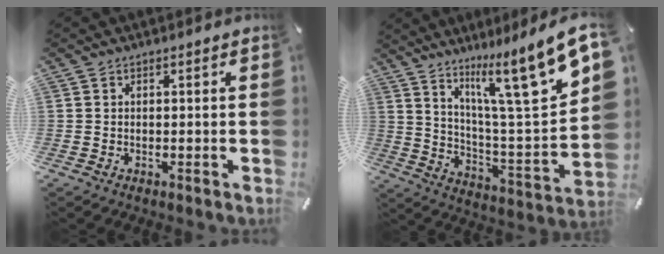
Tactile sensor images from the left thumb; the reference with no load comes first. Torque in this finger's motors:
{"motor_torque": [2.63, 2.33, 1.39, -1.38, 0.22]}